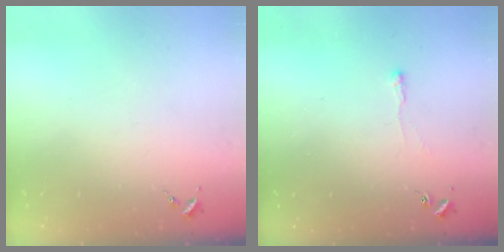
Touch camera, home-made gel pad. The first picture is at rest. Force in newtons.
{"total": 2.5, "press": 2.5, "slide": 0.5}